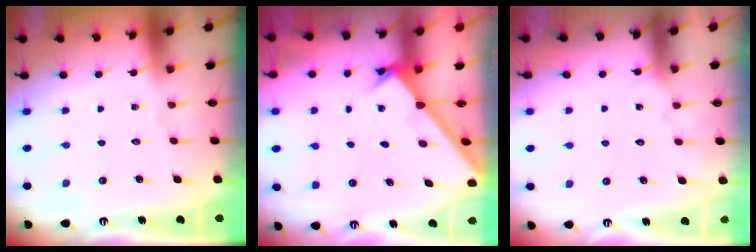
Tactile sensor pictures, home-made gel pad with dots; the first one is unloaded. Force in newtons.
{"total": 1.6, "press": 1.5, "slide": 0.1}
{"total": 4.8, "press": 4.8, "slide": 0.4}